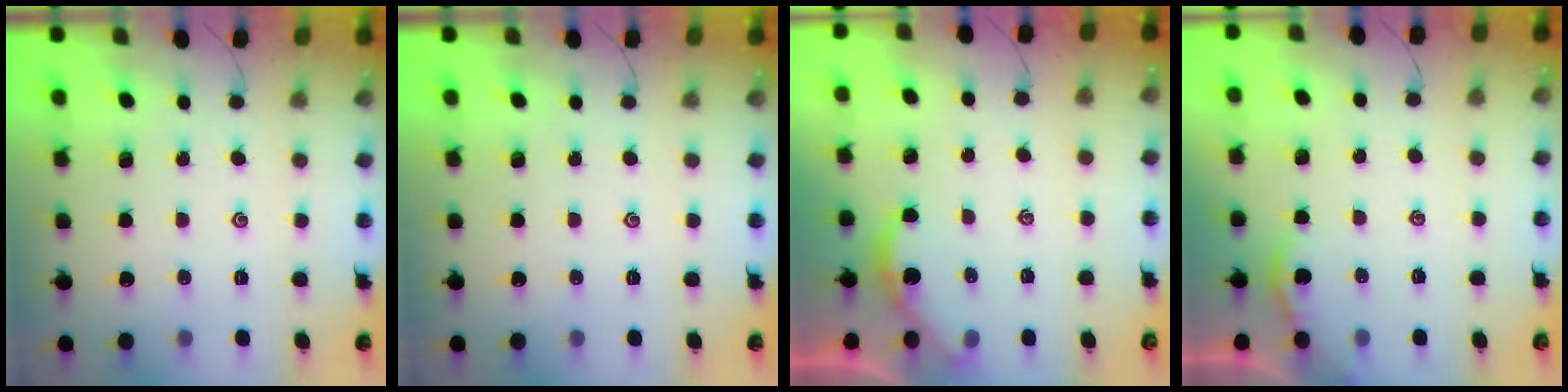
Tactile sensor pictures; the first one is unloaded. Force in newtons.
{"total": 0.0}
{"total": 2.4, "press": 2.3, "slide": 0.3}
{"total": 2.0, "press": 1.9, "slide": 0.4}